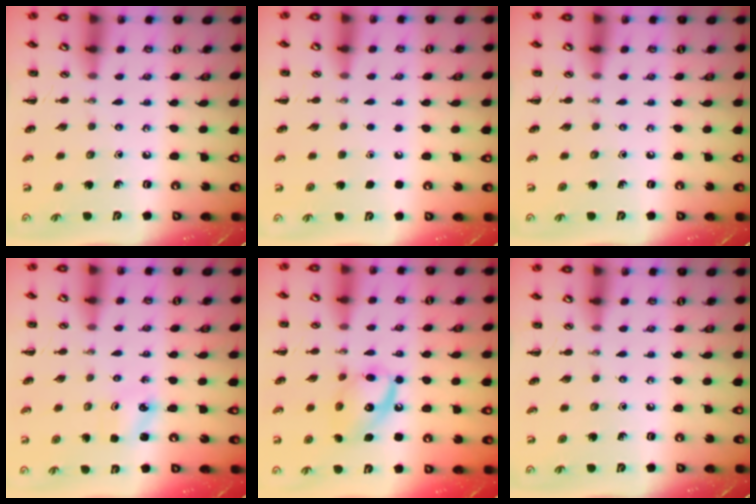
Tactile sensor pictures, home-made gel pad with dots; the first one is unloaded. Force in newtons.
{"total": 1.6, "press": 1.6, "slide": 0.1}
{"total": 0.0}
{"total": 2.3, "press": 2.2, "slide": 0.7}
{"total": 12.3, "press": 12.2, "slide": 0.7}
{"total": 0.0}